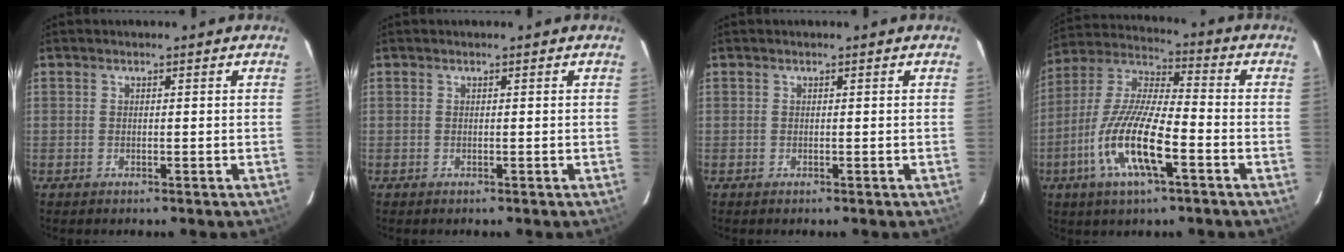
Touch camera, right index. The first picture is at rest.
{"total": 0.0}
{"total": 0.0}
{"total": 15.5, "force": [-6.2, 4.0, 13.6], "torque": [-0.282, -0.013, -0.125]}